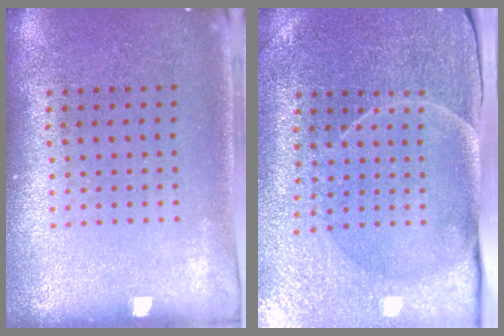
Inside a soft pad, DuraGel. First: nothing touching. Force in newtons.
{"total": 3.6, "press": 3.6, "slide": 0.5}